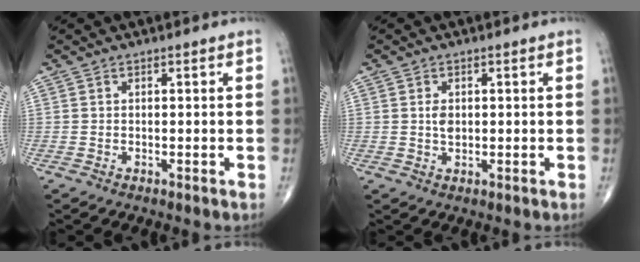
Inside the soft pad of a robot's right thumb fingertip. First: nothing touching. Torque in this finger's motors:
{"motor_torque": [0.59, 0.55, 0.18, -0.11, 0.02]}